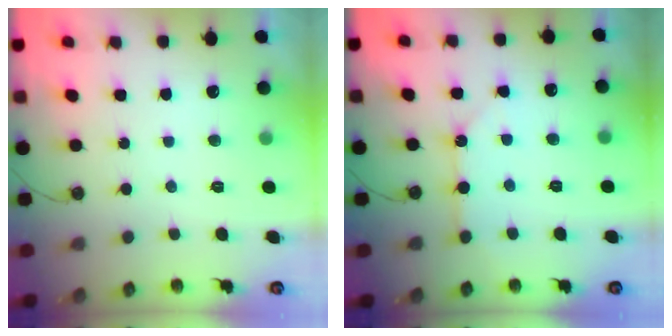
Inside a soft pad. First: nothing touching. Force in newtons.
{"total": 5.8, "press": 5.8, "slide": 0.4}